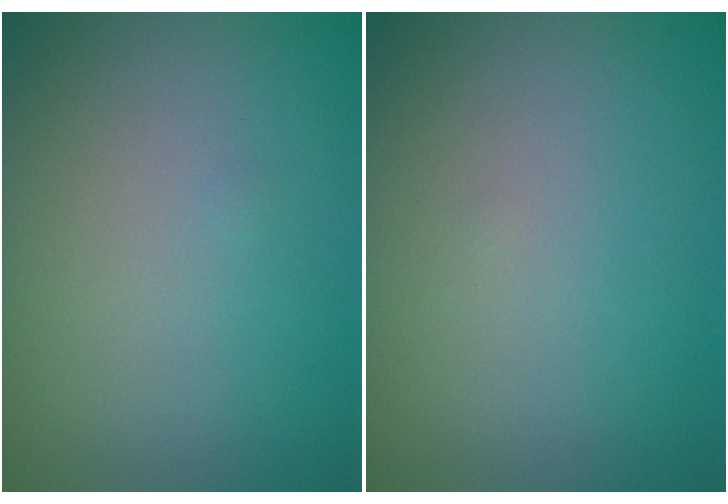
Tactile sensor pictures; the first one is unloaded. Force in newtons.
{"total": 0.0}